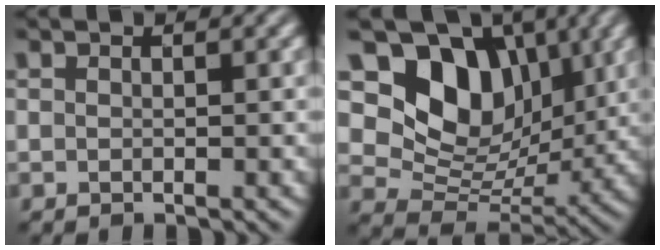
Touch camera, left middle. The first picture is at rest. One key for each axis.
{"total": 9.3, "fx": 3.7, "fy": 6.7, "fz": 5.2, "tx": -0.093, "ty": -0.014, "tz": 0.068}